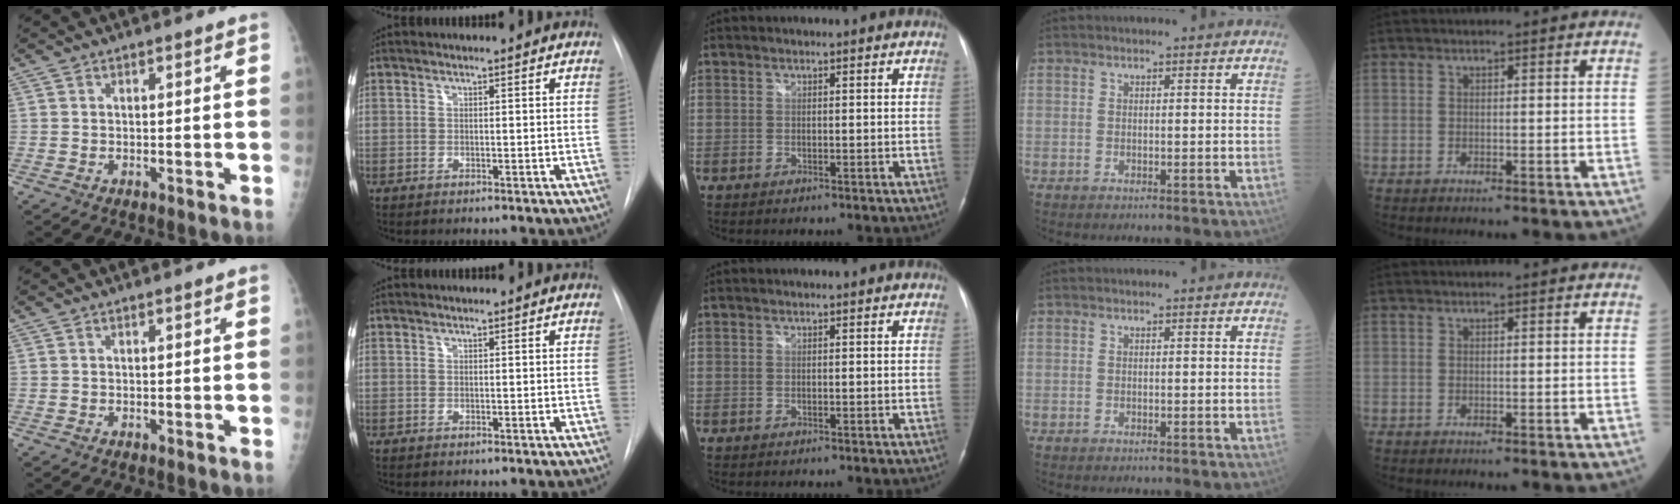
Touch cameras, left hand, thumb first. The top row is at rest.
{}